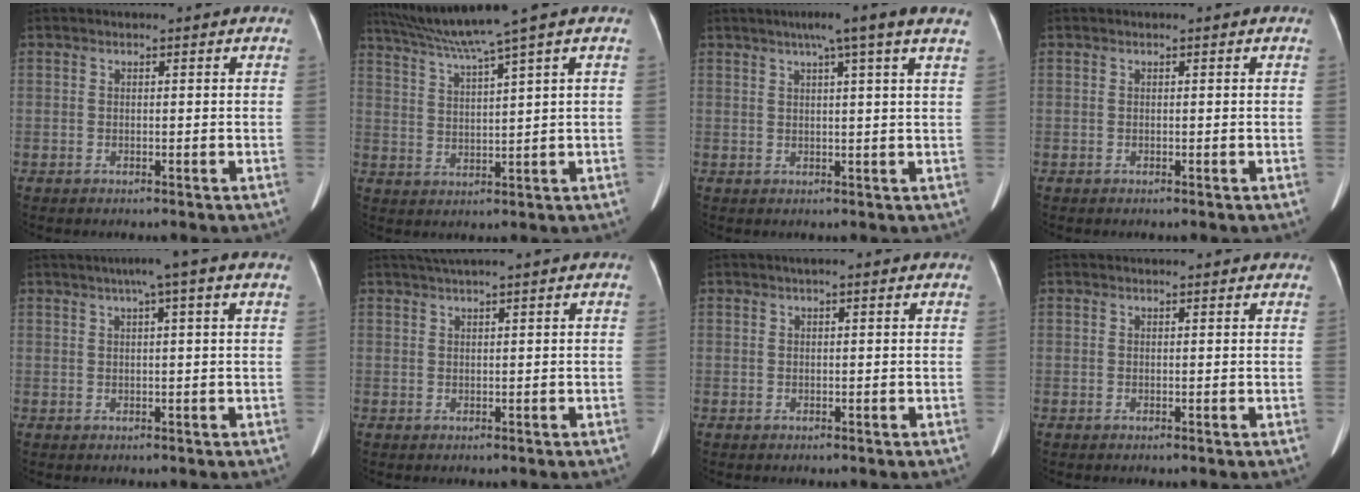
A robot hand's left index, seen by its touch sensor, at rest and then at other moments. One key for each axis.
{"total": 8.1, "fx": 6.3, "fy": -2.4, "fz": 4.5, "tx": -0.083, "ty": 0.003, "tz": 0.116}
{"total": 8.1, "fx": 5.6, "fy": -1.1, "fz": 5.7, "tx": -0.080, "ty": 0.021, "tz": 0.062}
{"total": 0.0}
{"total": 5.6, "fx": 3.3, "fy": -0.5, "fz": 4.6, "tx": -0.069, "ty": 0.025, "tz": 0.046}
{"total": 2.2, "fx": 1.8, "fy": -0.4, "fz": 1.3, "tx": -0.023, "ty": 0.020, "tz": 0.040}
{"total": 1.7, "fx": 1.2, "fy": 0.3, "fz": 1.2, "tx": -0.017, "ty": 0.018, "tz": 0.013}
{"total": 4.0, "fx": 3.7, "fy": 0.9, "fz": 1.4, "tx": -0.017, "ty": 0.020, "tz": 0.032}